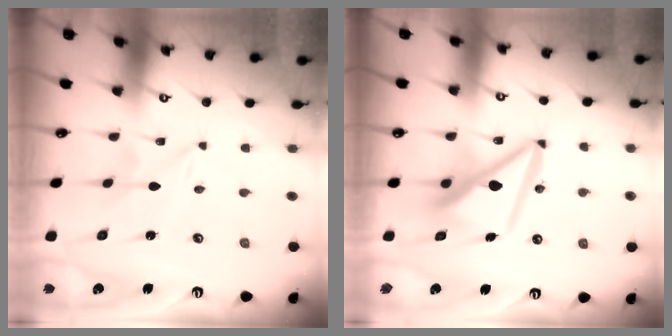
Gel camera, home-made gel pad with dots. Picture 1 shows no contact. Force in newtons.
{"total": 12.2, "press": 12.1, "slide": 1.5}